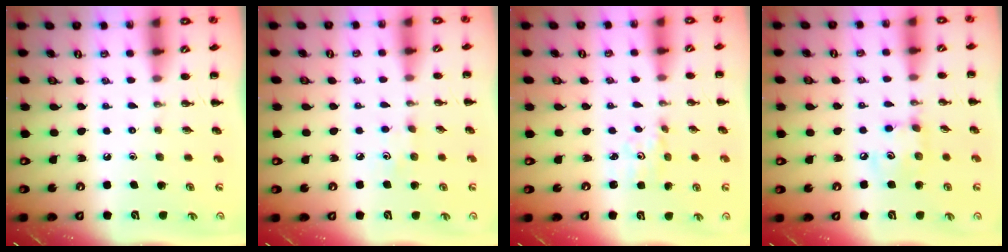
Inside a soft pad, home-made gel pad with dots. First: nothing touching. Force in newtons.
{"total": 2.6, "press": 2.4, "slide": 0.9}
{"total": 1.8, "press": 1.8, "slide": 0.5}
{"total": 6.5, "press": 6.5, "slide": 0.5}